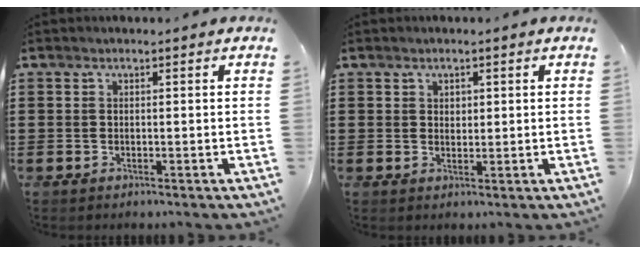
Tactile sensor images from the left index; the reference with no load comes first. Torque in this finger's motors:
{"motor_torque": [-0.03, -0.14, 0.00, 0.00]}